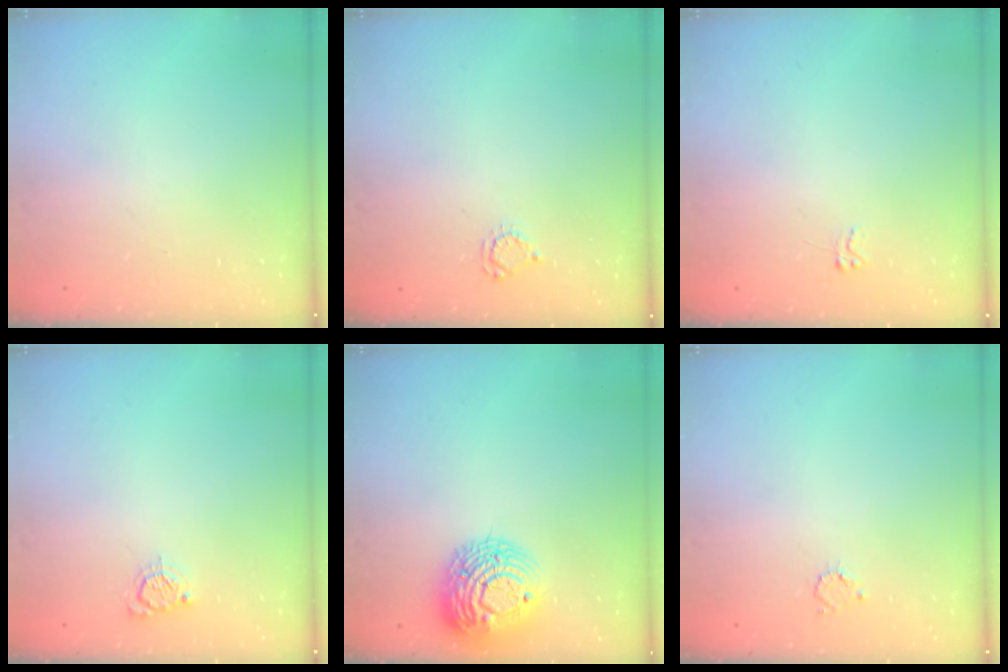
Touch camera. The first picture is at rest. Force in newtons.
{"total": 4.2, "press": 4.2, "slide": 0.4}
{"total": 2.6, "press": 2.6, "slide": 0.4}
{"total": 3.2, "press": 3.2, "slide": 0.4}
{"total": 14.1, "press": 14.1, "slide": 1.0}
{"total": 2.6, "press": 2.6, "slide": 0.4}